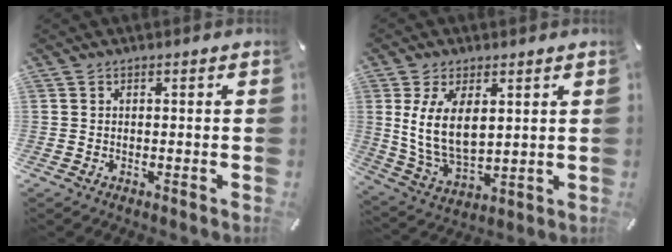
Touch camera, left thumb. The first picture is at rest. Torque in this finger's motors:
{"motor_torque": [1.35, 1.52, 1.41, -1.24, 0.57]}